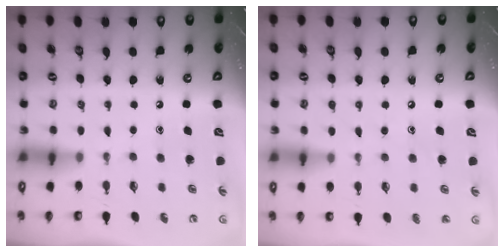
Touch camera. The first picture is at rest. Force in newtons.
{"total": 5.8, "press": 5.8, "slide": 0.7}